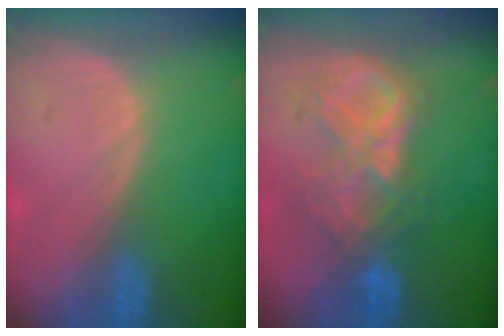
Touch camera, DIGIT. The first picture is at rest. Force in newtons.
{"total": 8.6, "press": 7.6, "slide": 4.1}